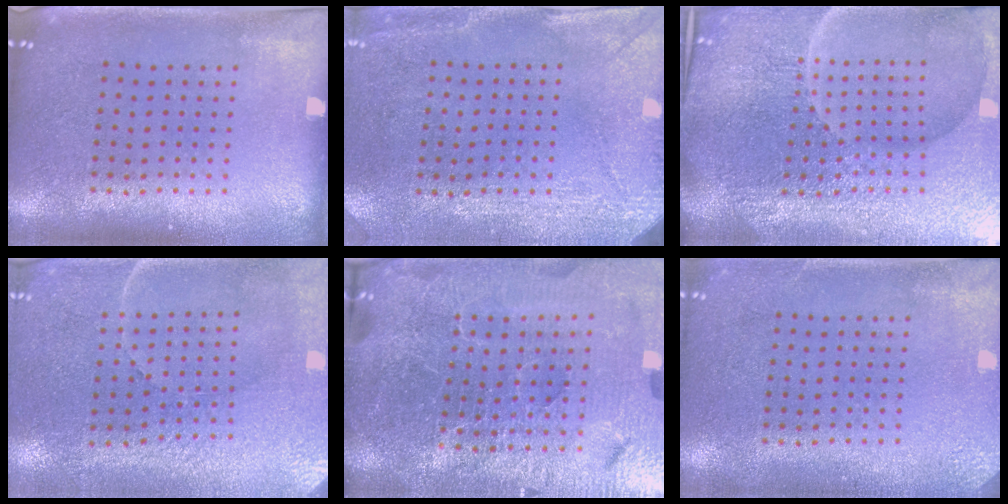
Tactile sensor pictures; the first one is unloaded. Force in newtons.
{"total": 3.0, "press": 2.6, "slide": 1.4}
{"total": 6.7, "press": 6.0, "slide": 3.0}
{"total": 3.3, "press": 3.1, "slide": 1.1}
{"total": 6.7, "press": 5.8, "slide": 3.3}
{"total": 2.4, "press": 2.4, "slide": 0.3}